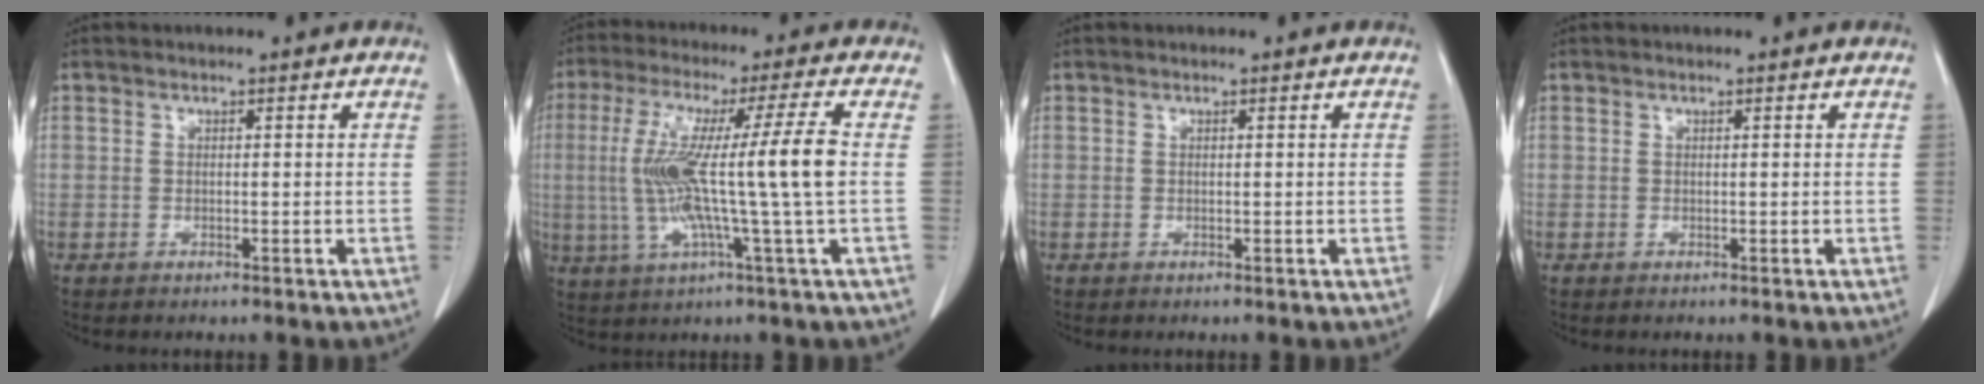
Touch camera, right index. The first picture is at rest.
{"total": 14.4, "force": [-0.3, -1.6, 14.3], "torque": [-0.268, 0.006, -0.009]}
{"total": 0.0}
{"total": 0.0}